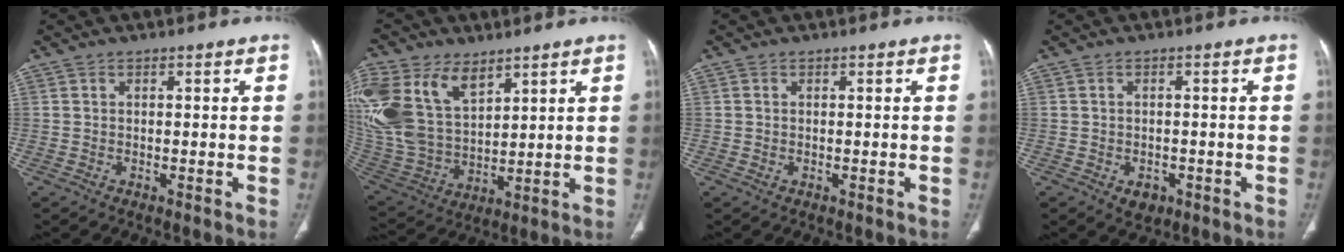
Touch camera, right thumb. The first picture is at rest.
{"total": 22.7, "force": [10.8, 14.1, 14.2], "torque": [-0.329, -0.004, 0.226]}
{"total": 0.0}
{"total": 2.9, "force": [-1.3, 2.1, 1.5], "torque": [-0.010, 0.003, -0.010]}